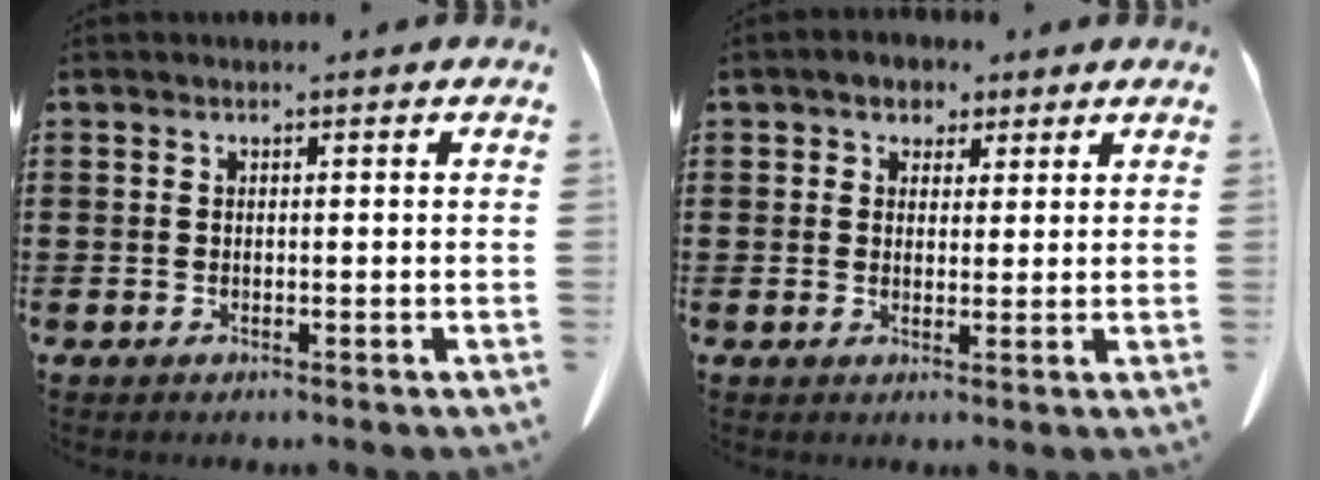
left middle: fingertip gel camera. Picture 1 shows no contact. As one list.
[{"total": 2.7, "force": [1.9, 1.9, 0.4], "torque": [-0.020, 0.009, 0.034]}]